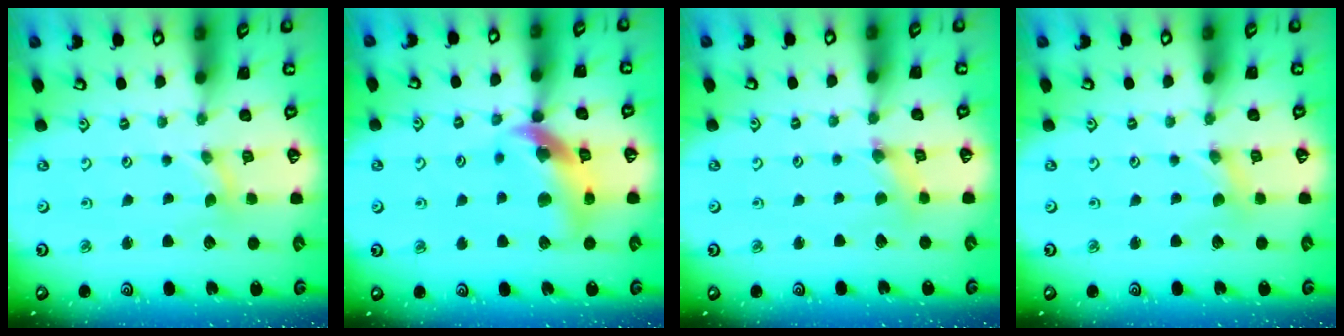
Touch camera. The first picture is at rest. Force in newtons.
{"total": 14.4, "press": 14.3, "slide": 2.0}
{"total": 1.5, "press": 1.5, "slide": 0.2}
{"total": 0.0}